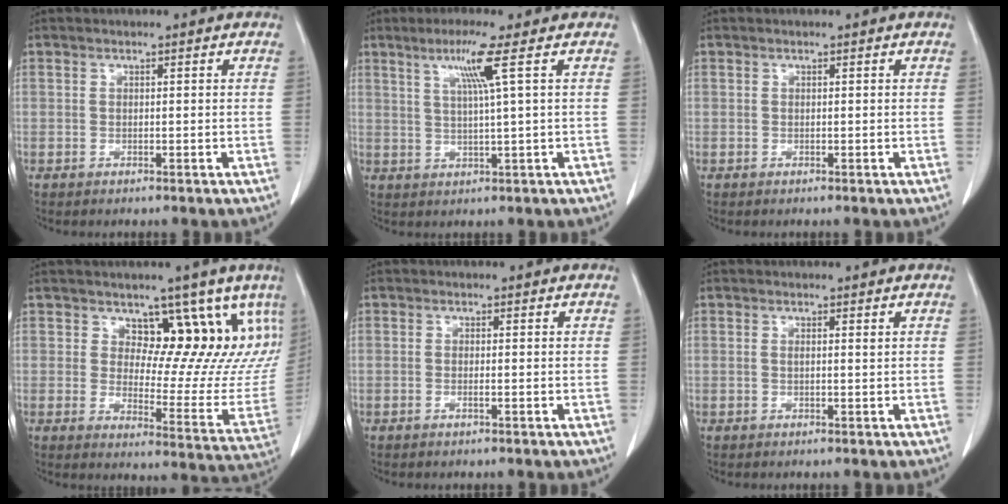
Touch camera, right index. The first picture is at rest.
{"total": 5.6, "force": [2.5, -1.5, 4.8], "torque": [-0.095, -0.003, 0.051]}
{"total": 0.0}
{"total": 13.9, "force": [9.5, 7.0, 7.4], "torque": [-0.065, -0.017, 0.111]}
{"total": 0.6, "force": [-0.2, 0.0, 0.5], "torque": [-0.011, -0.001, -0.004]}
{"total": 0.6, "force": [0.3, 0.0, 0.5], "torque": [-0.013, -0.001, 0.006]}